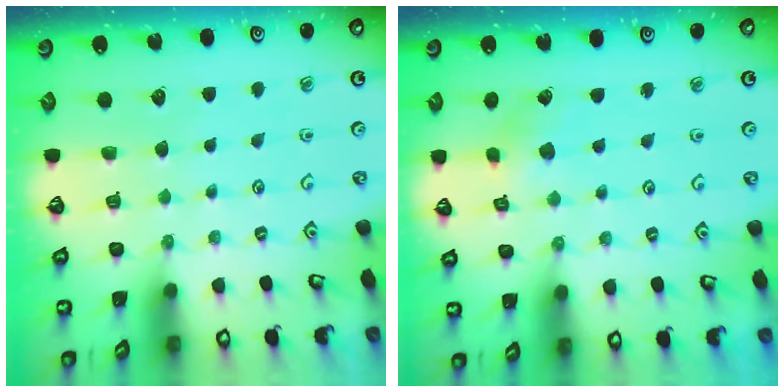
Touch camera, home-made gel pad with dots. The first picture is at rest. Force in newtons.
{"total": 2.9, "press": 2.9, "slide": 0.3}